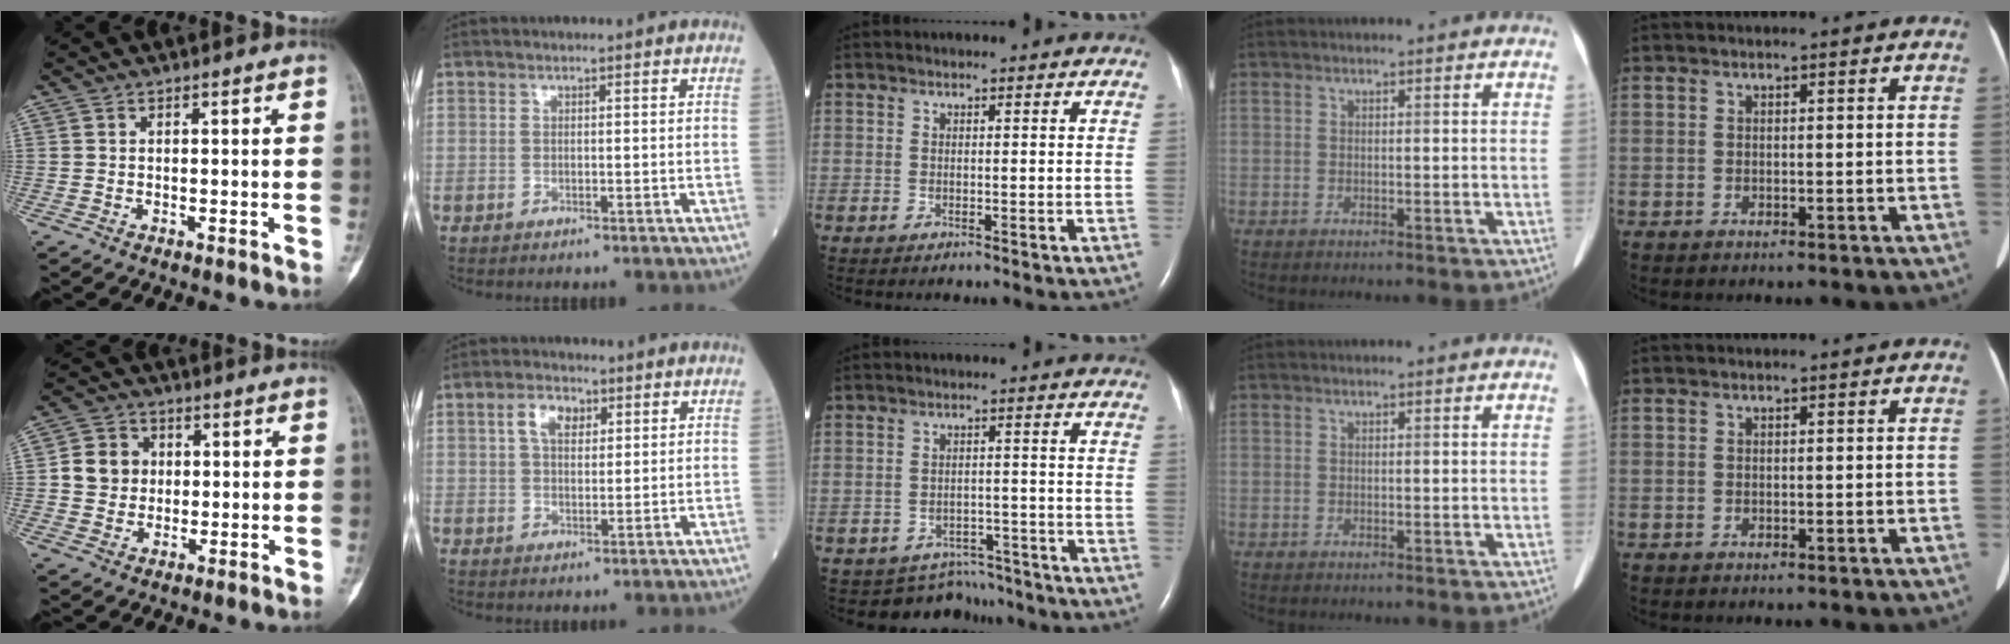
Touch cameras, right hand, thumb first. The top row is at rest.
{"thumb": {"total": 6.9, "force": [0.7, 6.2, 2.9], "torque": [-0.024, 0.006, 0.006]}, "index": {"total": 4.6, "force": [1.9, 2.6, 3.3], "torque": [-0.067, 0.012, 0.035]}, "middle": {"total": 6.9, "force": [-6.2, 2.8, -1.0], "torque": [0.017, 0.024, -0.080]}}